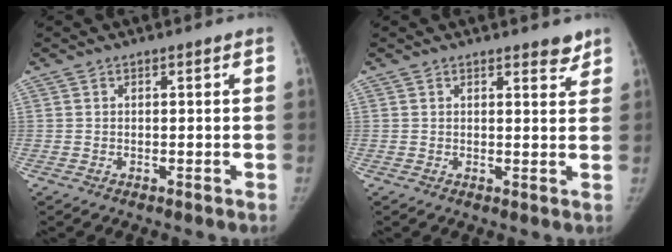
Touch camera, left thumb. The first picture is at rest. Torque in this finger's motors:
{"motor_torque": [0.44, -0.19, 0.18, -0.09, 0.00]}